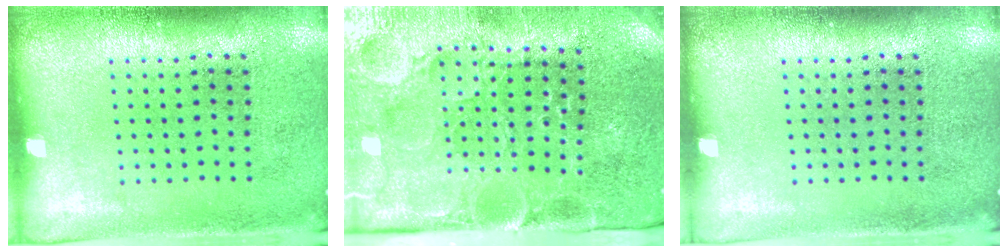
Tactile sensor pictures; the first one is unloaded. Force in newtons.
{"total": 3.7, "press": 3.7, "slide": 0.6}
{"total": 0.0}